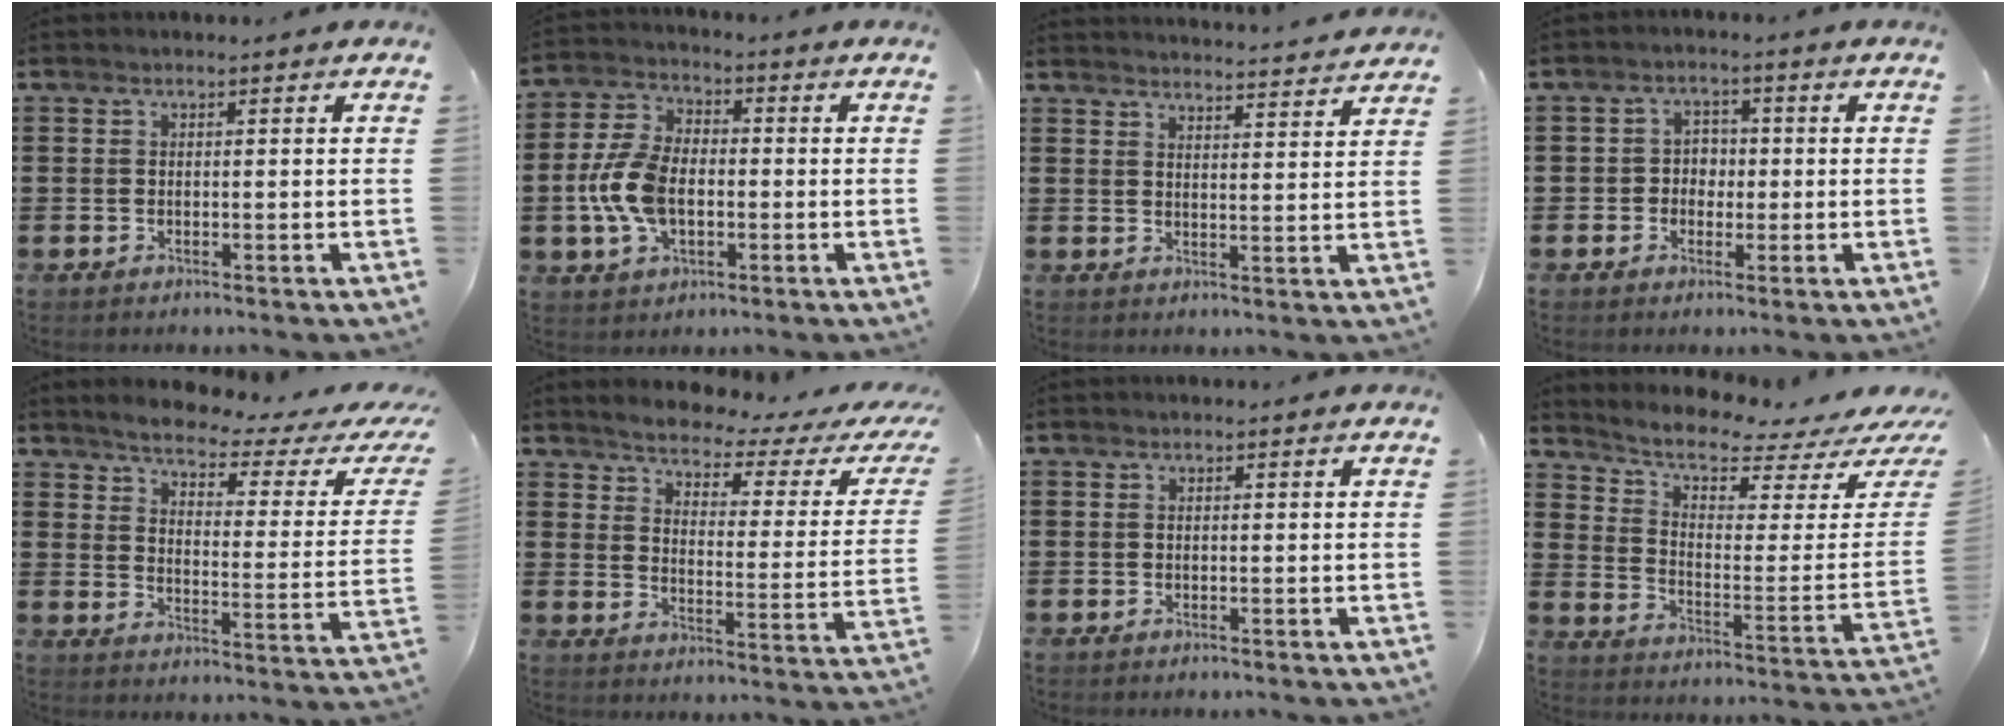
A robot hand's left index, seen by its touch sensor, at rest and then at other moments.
{"total": 9.3, "force": [-1.4, 5.6, 7.4], "torque": [-0.184, -0.001, -0.034]}
{"total": 3.6, "force": [3.5, -0.8, 0.1], "torque": [-0.006, -0.030, 0.059]}
{"total": 3.1, "force": [-0.6, 2.7, 1.3], "torque": [-0.036, 0.008, -0.018]}
{"total": 4.0, "force": [3.2, 0.1, 2.3], "torque": [-0.064, -0.024, 0.046]}
{"total": 3.1, "force": [2.9, 0.2, 1.2], "torque": [-0.046, -0.028, 0.039]}
{"total": 0.0}
{"total": 5.7, "force": [4.4, 1.7, 3.1], "torque": [-0.076, -0.039, 0.073]}